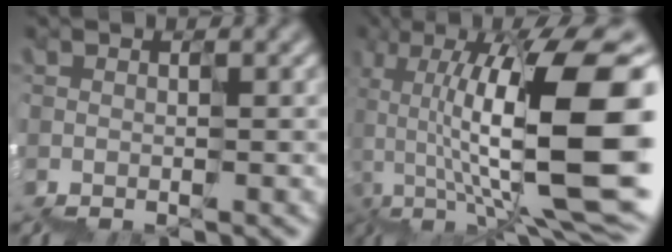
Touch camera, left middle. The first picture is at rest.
{"total": 14.4, "force": [2.3, 5.8, 13.0], "torque": [-0.217, 0.037, 0.056]}